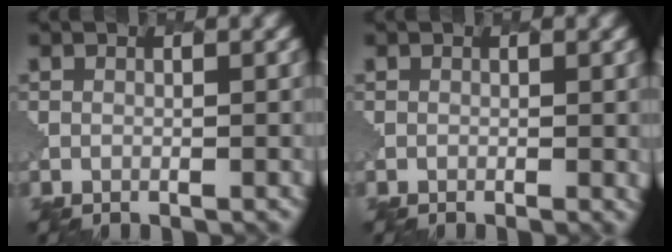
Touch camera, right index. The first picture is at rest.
{"total": 1.4, "force": [-0.1, 0.6, 1.3], "torque": [-0.012, -0.005, 0.002]}